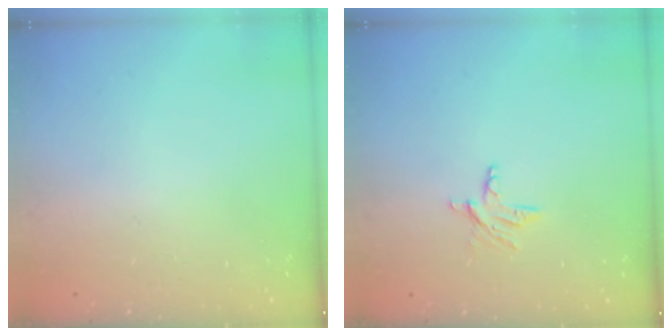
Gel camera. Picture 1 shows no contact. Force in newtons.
{"total": 3.4, "press": 3.4, "slide": 0.4}